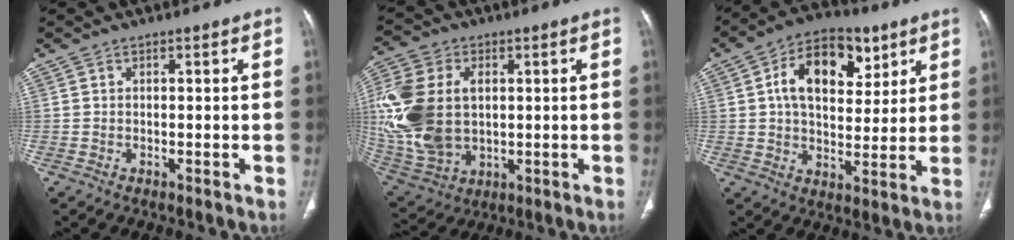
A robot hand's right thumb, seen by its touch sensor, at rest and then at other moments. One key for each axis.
{"total": 20.2, "fx": 1.7, "fy": 13.8, "fz": 14.6, "tx": -0.339, "ty": -0.007, "tz": 0.048}
{"total": 15.0, "fx": 5.5, "fy": 9.6, "fz": 10.3, "tx": -0.131, "ty": -0.003, "tz": 0.087}